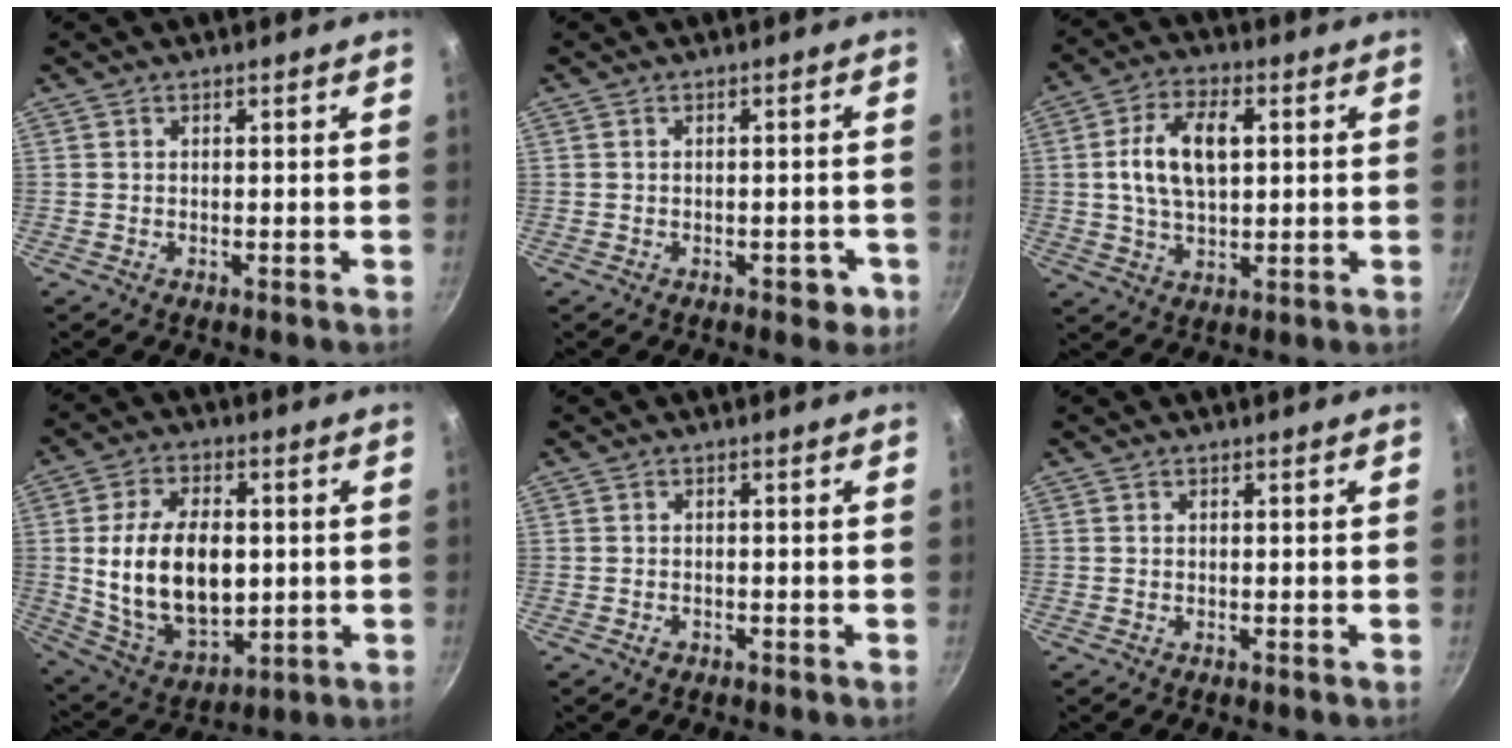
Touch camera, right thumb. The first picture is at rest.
{"total": 3.2, "force": [-1.4, 1.9, 2.1], "torque": [-0.005, 0.018, -0.007]}
{"total": 11.4, "force": [1.9, 6.5, 9.2], "torque": [-0.154, 0.011, 0.029]}
{"total": 18.5, "force": [0.4, 11.3, 14.6], "torque": [-0.239, -0.008, 0.023]}
{"total": 1.0, "force": [-0.6, 0.7, 0.4], "torque": [-0.006, 0.004, -0.009]}
{"total": 0.0}